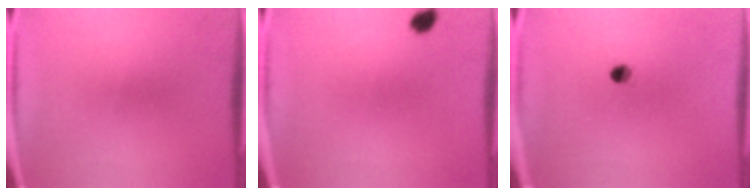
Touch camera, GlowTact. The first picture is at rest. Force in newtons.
{"total": 1.9}
{"total": 2.0}